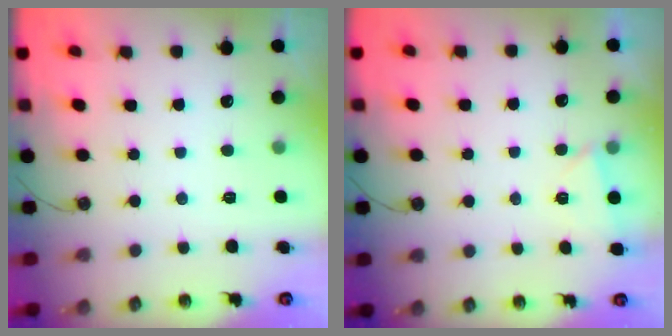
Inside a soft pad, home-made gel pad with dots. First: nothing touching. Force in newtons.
{"total": 1.9, "press": 1.8, "slide": 0.6}